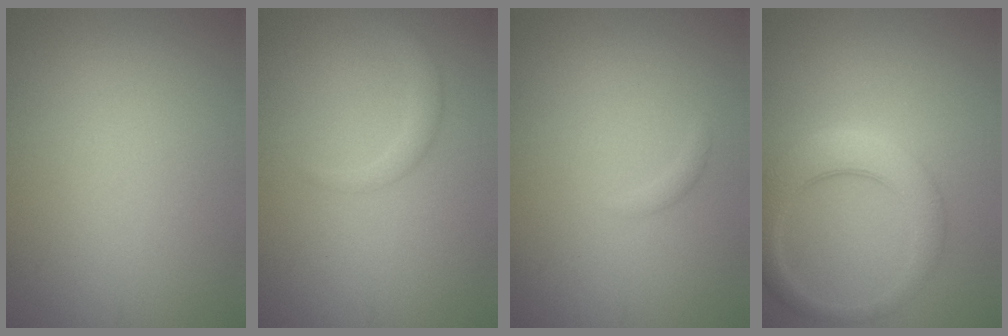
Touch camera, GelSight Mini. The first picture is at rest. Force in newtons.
{"total": 1.7, "press": 1.7, "slide": 0.1}
{"total": 0.6, "press": 0.6, "slide": 0.1}
{"total": 4.5, "press": 4.5, "slide": 0.1}